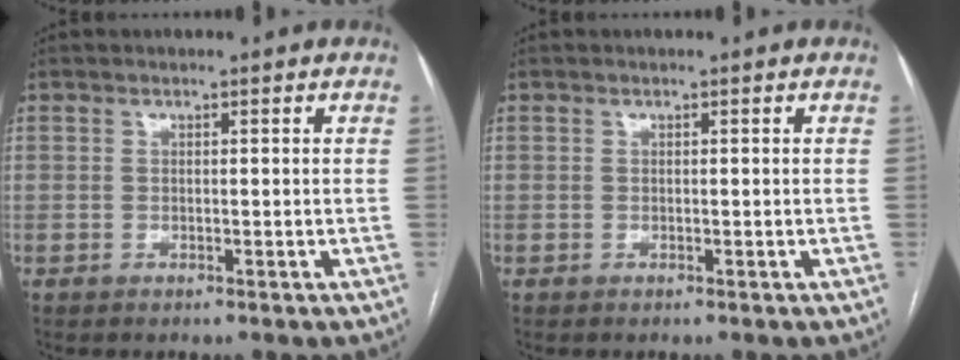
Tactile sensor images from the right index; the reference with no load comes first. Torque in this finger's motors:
{"motor_torque": [0.00, 0.00, 0.00, 0.00]}